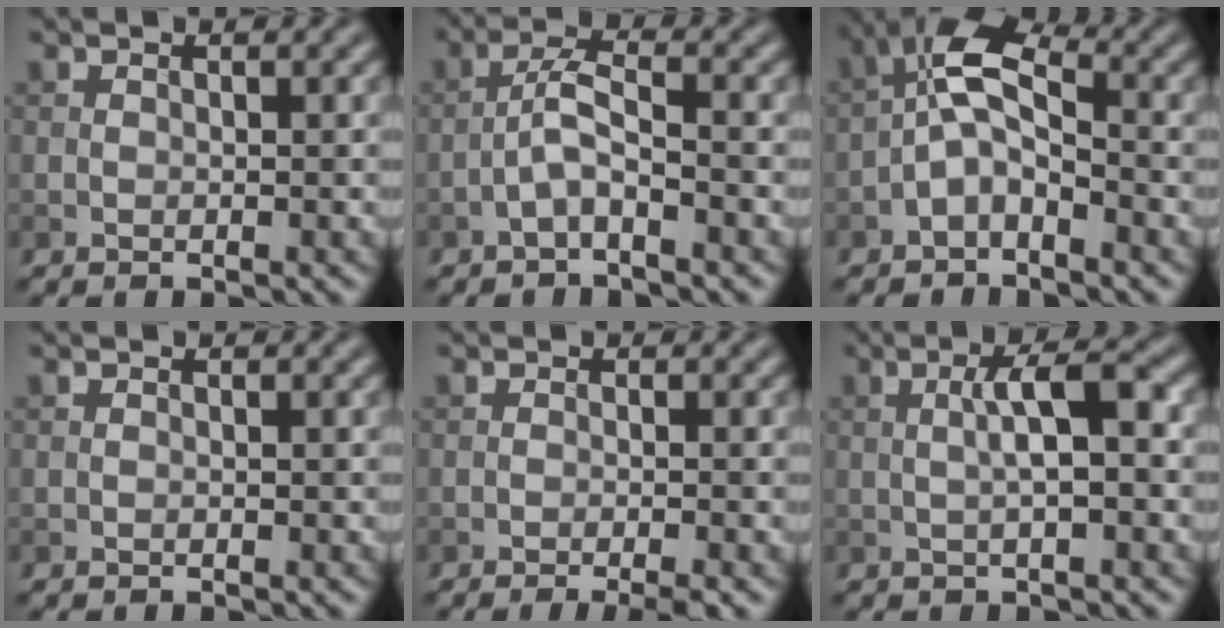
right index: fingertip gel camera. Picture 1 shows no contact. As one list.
[{"total": 2.7, "force": [-1.4, 0.5, 2.3], "torque": [-0.048, 0.011, -0.034]}, {"total": 4.8, "force": [-1.4, 2.1, 4.0], "torque": [-0.077, 0.018, -0.040]}, {"total": 0.0}, {"total": 2.4, "force": [-1.4, 0.3, 1.9], "torque": [-0.024, 0.000, -0.026]}, {"total": 3.8, "force": [0.2, 0.7, 3.8], "torque": [-0.067, 0.009, 0.002]}]